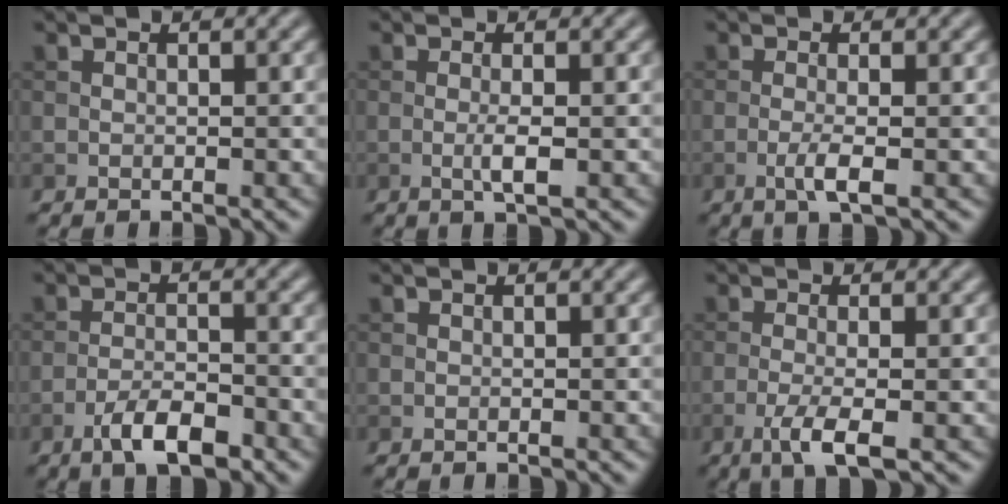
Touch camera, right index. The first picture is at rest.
{"total": 1.8, "force": [-0.4, 0.2, 1.8], "torque": [-0.036, -0.003, -0.010]}
{"total": 2.2, "force": [-0.7, 0.4, 2.1], "torque": [-0.041, 0.000, -0.018]}
{"total": 4.1, "force": [-2.5, 1.3, 2.9], "torque": [-0.053, 0.004, -0.048]}
{"total": 0.0}
{"total": 3.4, "force": [-1.4, 0.7, 3.1], "torque": [-0.059, 0.000, -0.031]}